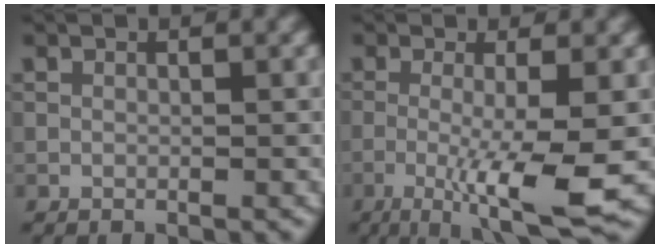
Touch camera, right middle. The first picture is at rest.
{"total": 7.5, "force": [-2.1, 1.1, 7.1], "torque": [-0.114, -0.012, -0.038]}